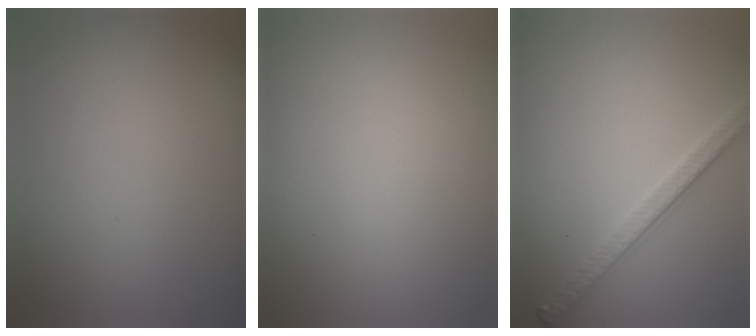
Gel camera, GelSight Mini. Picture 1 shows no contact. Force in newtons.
{"total": 0.0}
{"total": 2.8, "press": 2.7, "slide": 0.8}